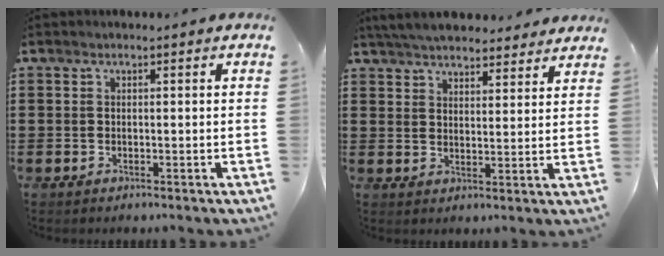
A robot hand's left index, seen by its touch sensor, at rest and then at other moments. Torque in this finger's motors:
{"motor_torque": [1.39, -0.75, 1.05, 0.21]}